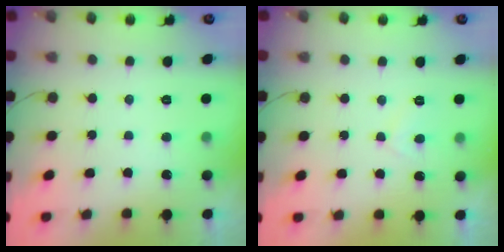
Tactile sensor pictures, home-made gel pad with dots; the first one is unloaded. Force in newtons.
{"total": 3.9, "press": 3.8, "slide": 0.6}